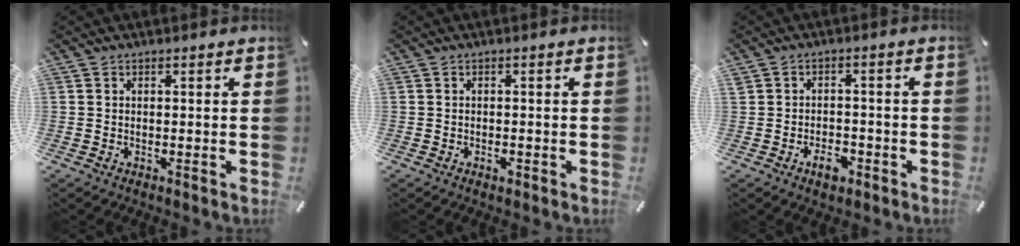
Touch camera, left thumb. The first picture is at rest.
{"total": 1.3, "force": [-0.7, 0.7, 0.9], "torque": [-0.016, 0.002, -0.013]}
{"total": 4.7, "force": [-2.3, 3.0, 2.8], "torque": [-0.051, 0.010, -0.041]}